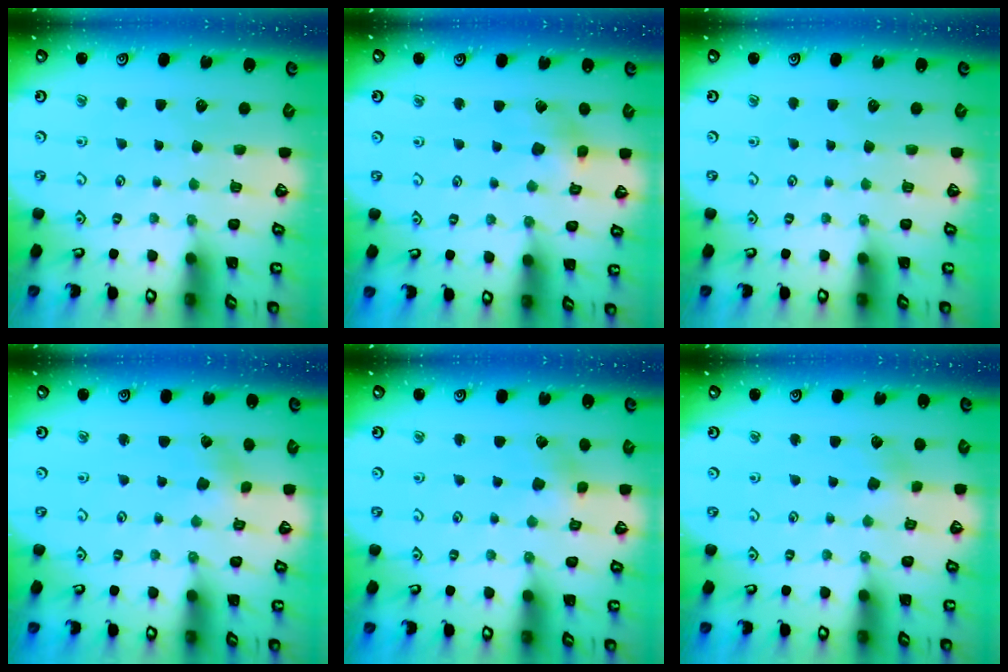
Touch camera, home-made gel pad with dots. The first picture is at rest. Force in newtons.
{"total": 6.4, "press": 6.4, "slide": 0.7}
{"total": 0.0}
{"total": 1.3, "press": 1.3, "slide": 0.2}
{"total": 2.4, "press": 2.4, "slide": 0.2}
{"total": 2.4, "press": 2.3, "slide": 0.4}